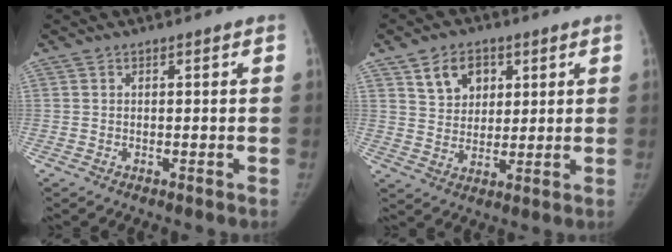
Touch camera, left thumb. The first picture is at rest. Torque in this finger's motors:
{"motor_torque": [-0.01, 0.18, 0.55, -0.20, 0.00]}